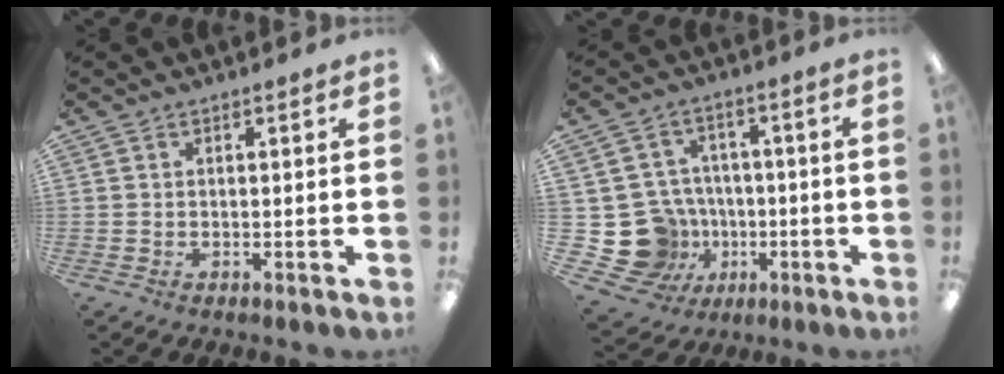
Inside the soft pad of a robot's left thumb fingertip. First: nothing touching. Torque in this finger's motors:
{"motor_torque": [-0.05, 0.07, 0.21, -0.21, 0.00]}